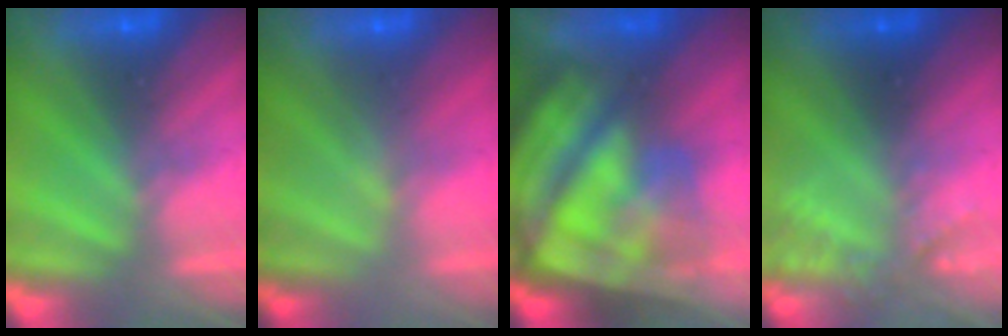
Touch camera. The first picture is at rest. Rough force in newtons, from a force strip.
{"total": 2.1}
{"total": 9.1}
{"total": 2.0}